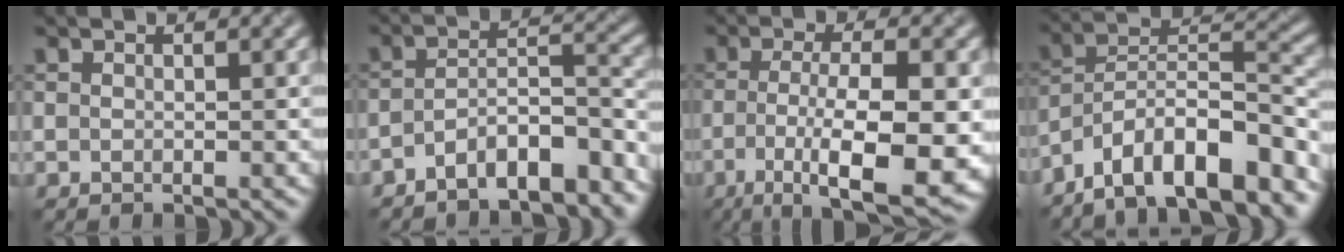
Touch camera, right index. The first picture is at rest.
{"total": 6.4, "force": [-4.4, 2.1, 4.1], "torque": [-0.063, 0.005, -0.077]}
{"total": 10.0, "force": [-3.0, 2.6, 9.2], "torque": [-0.158, -0.011, -0.043]}
{"total": 12.0, "force": [-9.0, 3.3, 7.3], "torque": [-0.113, 0.026, -0.154]}